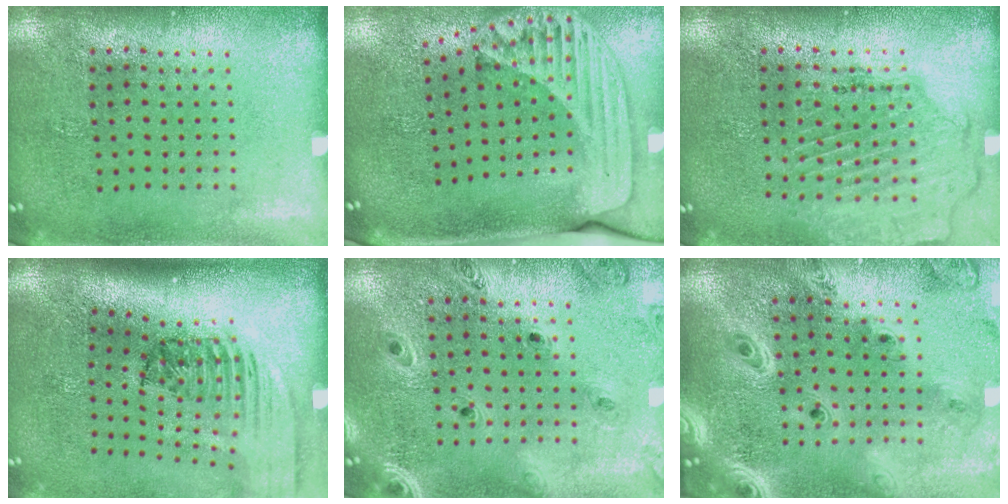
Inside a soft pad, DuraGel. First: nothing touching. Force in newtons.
{"total": 2.4, "press": 1.7, "slide": 1.6}
{"total": 1.6, "press": 1.6, "slide": 0.4}
{"total": 2.4, "press": 1.7, "slide": 1.7}
{"total": 1.2, "press": 1.2, "slide": 0.2}
{"total": 3.7, "press": 2.8, "slide": 2.4}